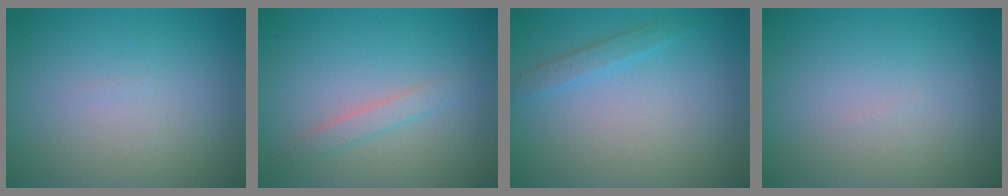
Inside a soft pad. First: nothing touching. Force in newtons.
{"total": 1.4, "press": 1.3, "slide": 0.1}
{"total": 1.3, "press": 1.3, "slide": 0.1}
{"total": 0.0}